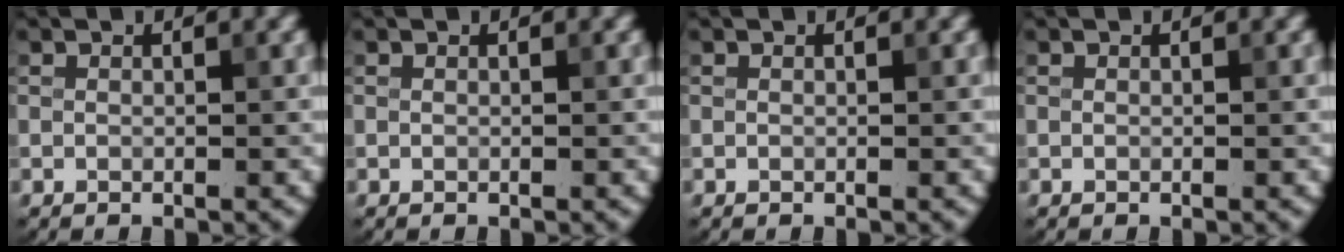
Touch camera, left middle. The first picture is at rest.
{"total": 0.0}
{"total": 0.0}
{"total": 0.0}